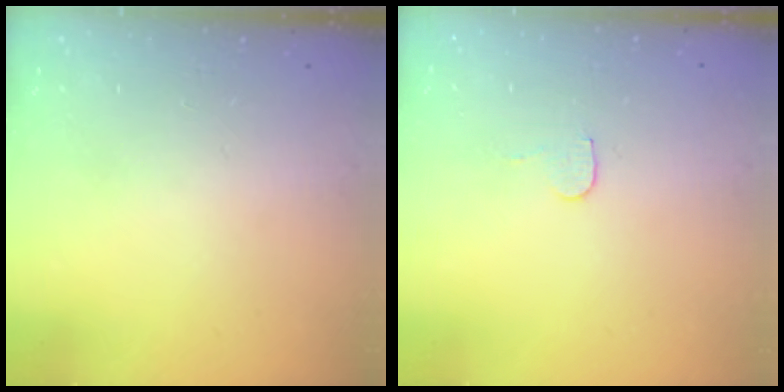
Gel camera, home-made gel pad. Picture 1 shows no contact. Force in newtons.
{"total": 4.5, "press": 4.5, "slide": 0.4}